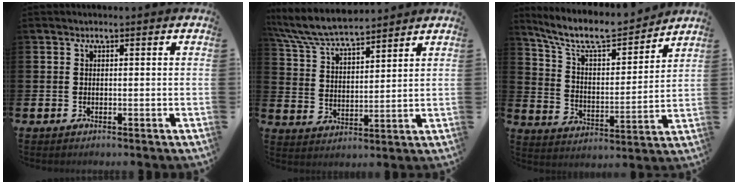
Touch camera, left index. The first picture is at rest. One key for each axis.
{"total": 7.6, "fx": 7.2, "fy": 1.1, "fz": 2.1, "tx": -0.075, "ty": -0.036, "tz": 0.131}
{"total": 9.2, "fx": 8.2, "fy": 2.4, "fz": 3.5, "tx": -0.098, "ty": -0.055, "tz": 0.142}